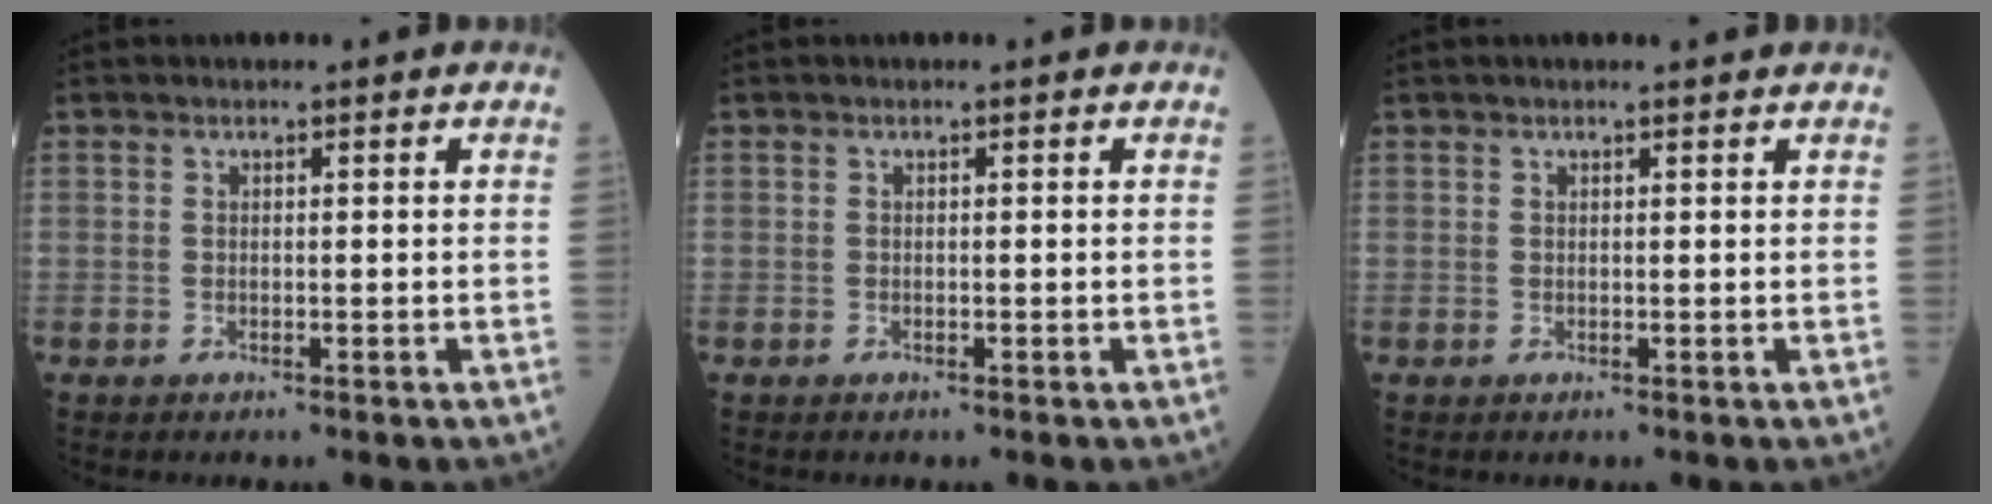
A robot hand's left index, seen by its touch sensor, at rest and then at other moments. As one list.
[{"total": 0.0}, {"total": 2.2, "force": [2.0, 0.0, 0.9], "torque": [-0.007, 0.014, 0.025]}]